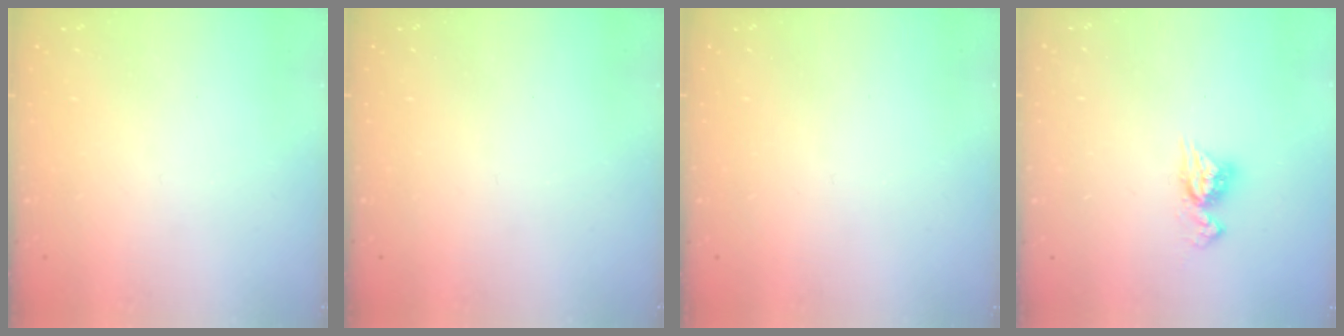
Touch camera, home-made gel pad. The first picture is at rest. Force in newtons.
{"total": 0.0}
{"total": 0.0}
{"total": 7.5, "press": 7.4, "slide": 0.8}